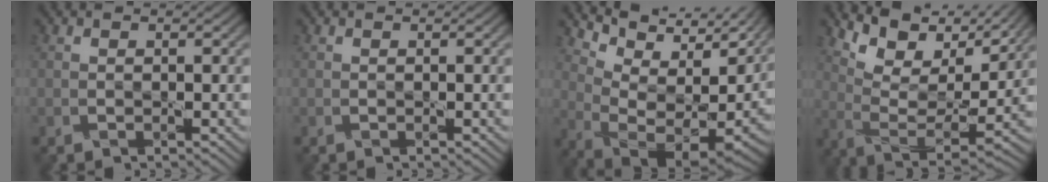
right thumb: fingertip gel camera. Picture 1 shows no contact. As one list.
[{"total": 0.0}, {"total": 13.1, "force": [5.7, 6.2, 10.0], "torque": [-0.173, 0.003, 0.122]}, {"total": 12.8, "force": [9.7, 3.3, 7.6], "torque": [-0.172, -0.005, 0.169]}]